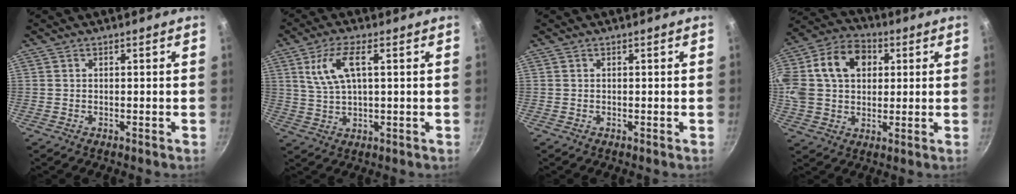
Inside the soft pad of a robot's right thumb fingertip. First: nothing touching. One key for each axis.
{"total": 8.3, "fx": 2.5, "fy": 3.1, "fz": 7.3, "tx": -0.147, "ty": 0.005, "tz": 0.052}
{"total": 0.0}
{"total": 23.0, "fx": 5.7, "fy": 17.1, "fz": 14.3, "tx": -0.312, "ty": 0.041, "tz": 0.090}